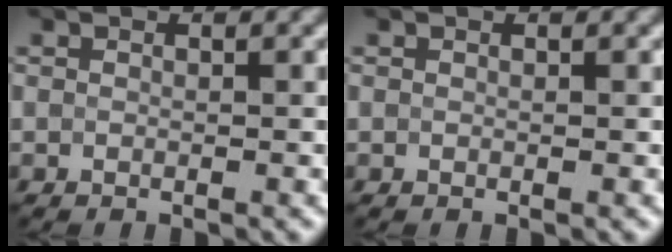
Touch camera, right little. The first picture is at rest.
{"total": 0.0}